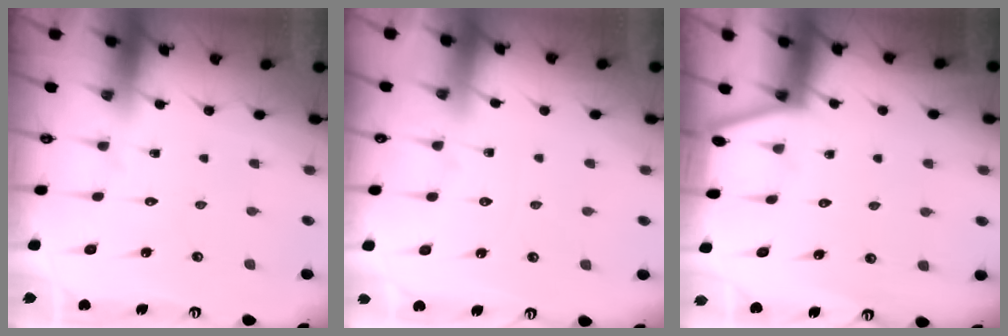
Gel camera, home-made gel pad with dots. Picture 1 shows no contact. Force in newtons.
{"total": 1.9, "press": 1.8, "slide": 0.4}
{"total": 1.3, "press": 1.3, "slide": 0.1}